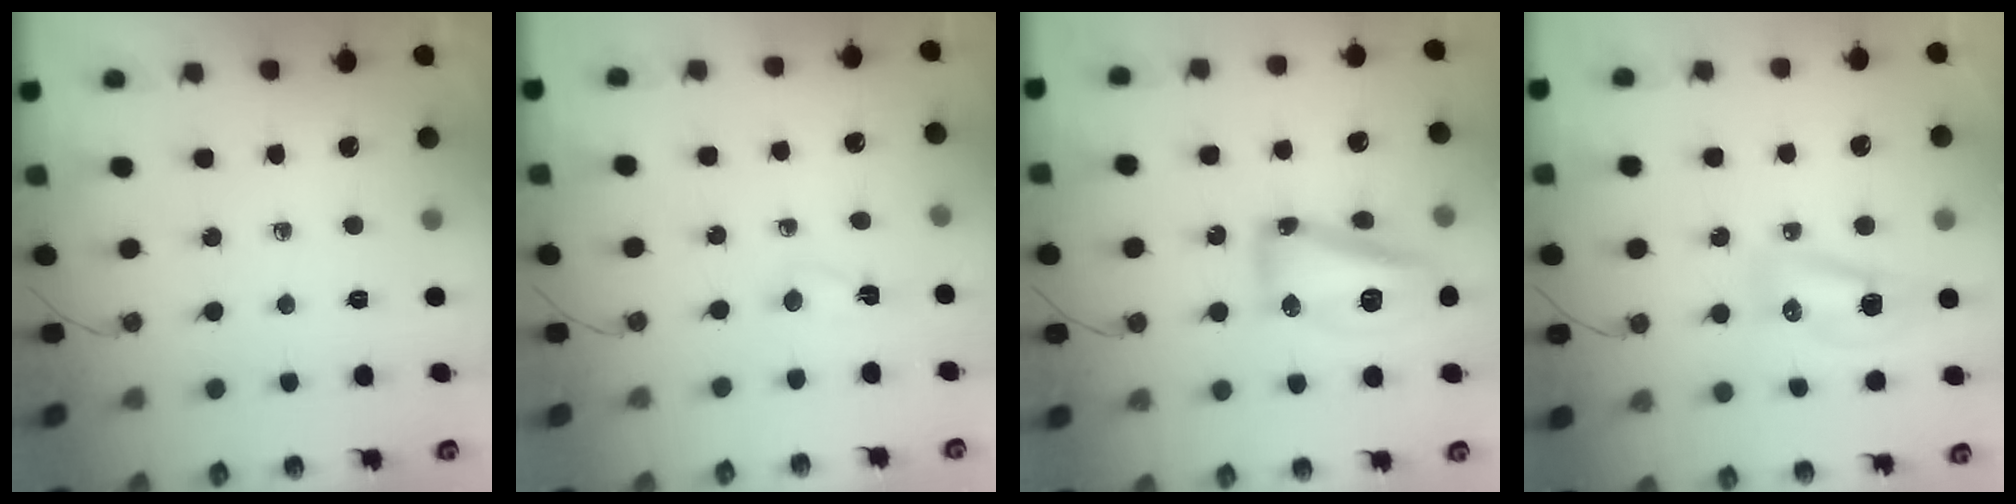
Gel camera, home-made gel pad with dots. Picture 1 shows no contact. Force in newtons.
{"total": 2.4, "press": 2.4, "slide": 0.5}
{"total": 14.1, "press": 14.0, "slide": 1.4}
{"total": 7.7, "press": 7.6, "slide": 1.2}